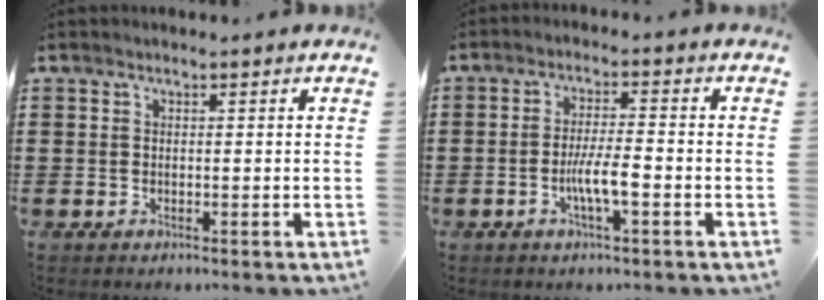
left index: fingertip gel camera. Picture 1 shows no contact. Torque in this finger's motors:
{"motor_torque": [0.75, 0.25, 0.16, 0.11]}